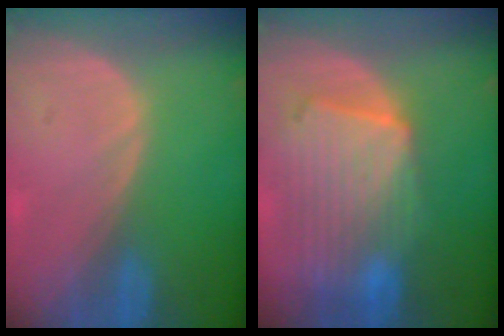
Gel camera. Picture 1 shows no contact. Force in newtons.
{"total": 10.7, "press": 9.3, "slide": 5.3}